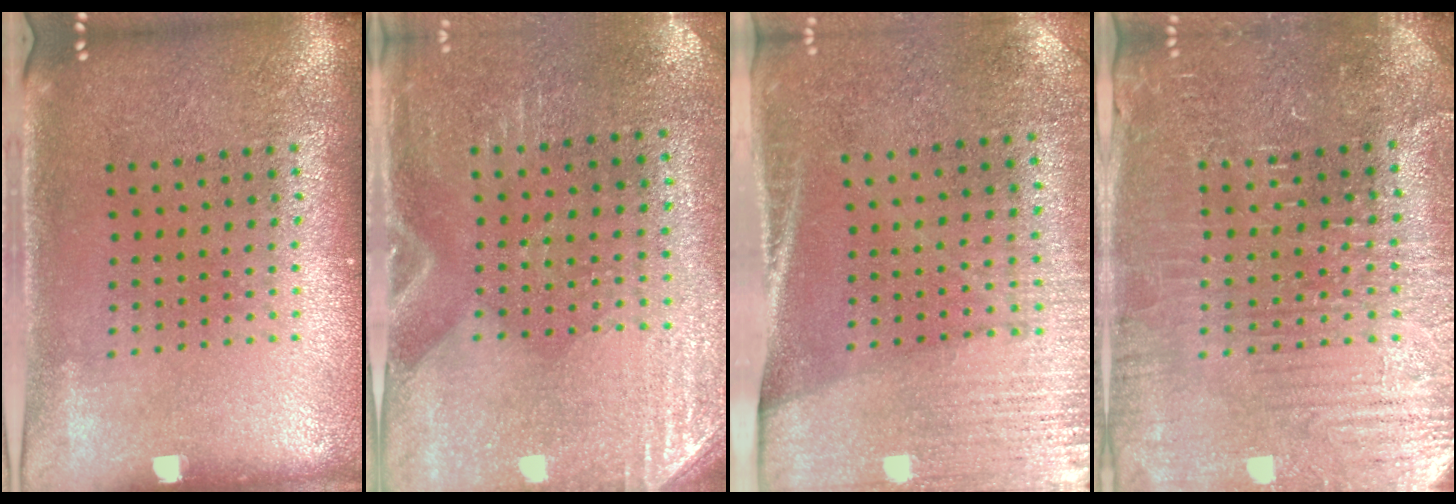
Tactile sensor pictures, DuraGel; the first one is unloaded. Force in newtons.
{"total": 2.9, "press": 2.5, "slide": 1.3}
{"total": 2.7, "press": 2.4, "slide": 1.2}
{"total": 4.0, "press": 3.9, "slide": 0.9}